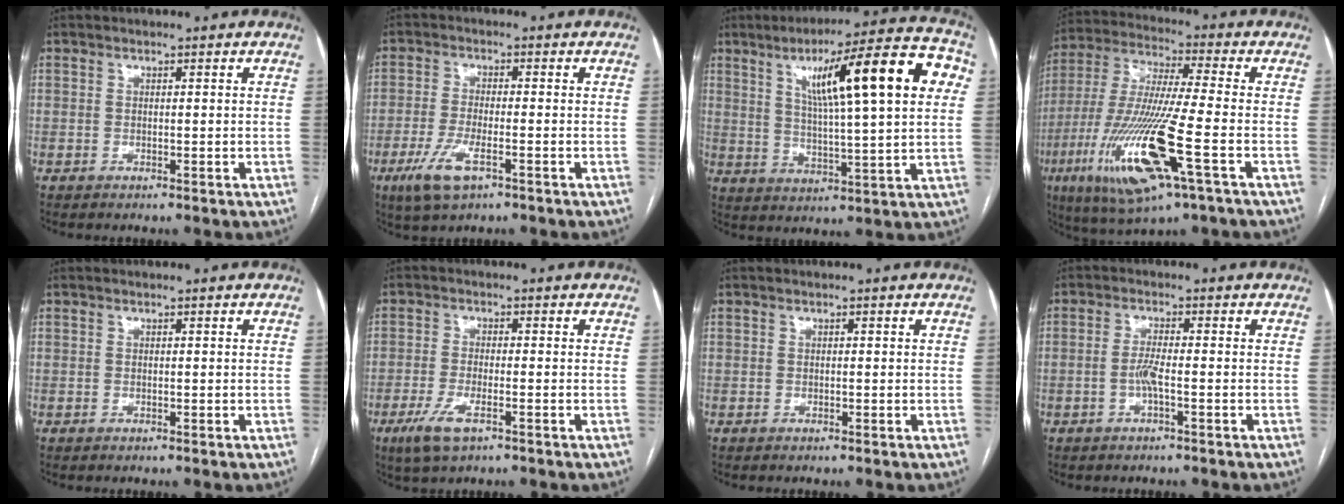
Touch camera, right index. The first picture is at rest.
{"total": 6.5, "force": [-3.3, 1.7, 5.3], "torque": [-0.115, -0.012, -0.059]}
{"total": 19.6, "force": [6.2, 2.0, 18.4], "torque": [-0.264, 0.032, 0.087]}
{"total": 18.6, "force": [-6.7, 1.3, 17.3], "torque": [-0.376, -0.034, -0.123]}
{"total": 0.0}
{"total": 5.2, "force": [-2.9, 1.3, 4.1], "torque": [-0.091, -0.009, -0.052]}
{"total": 0.0}
{"total": 2.6, "force": [-0.8, 0.1, 2.4], "torque": [-0.052, -0.001, -0.017]}